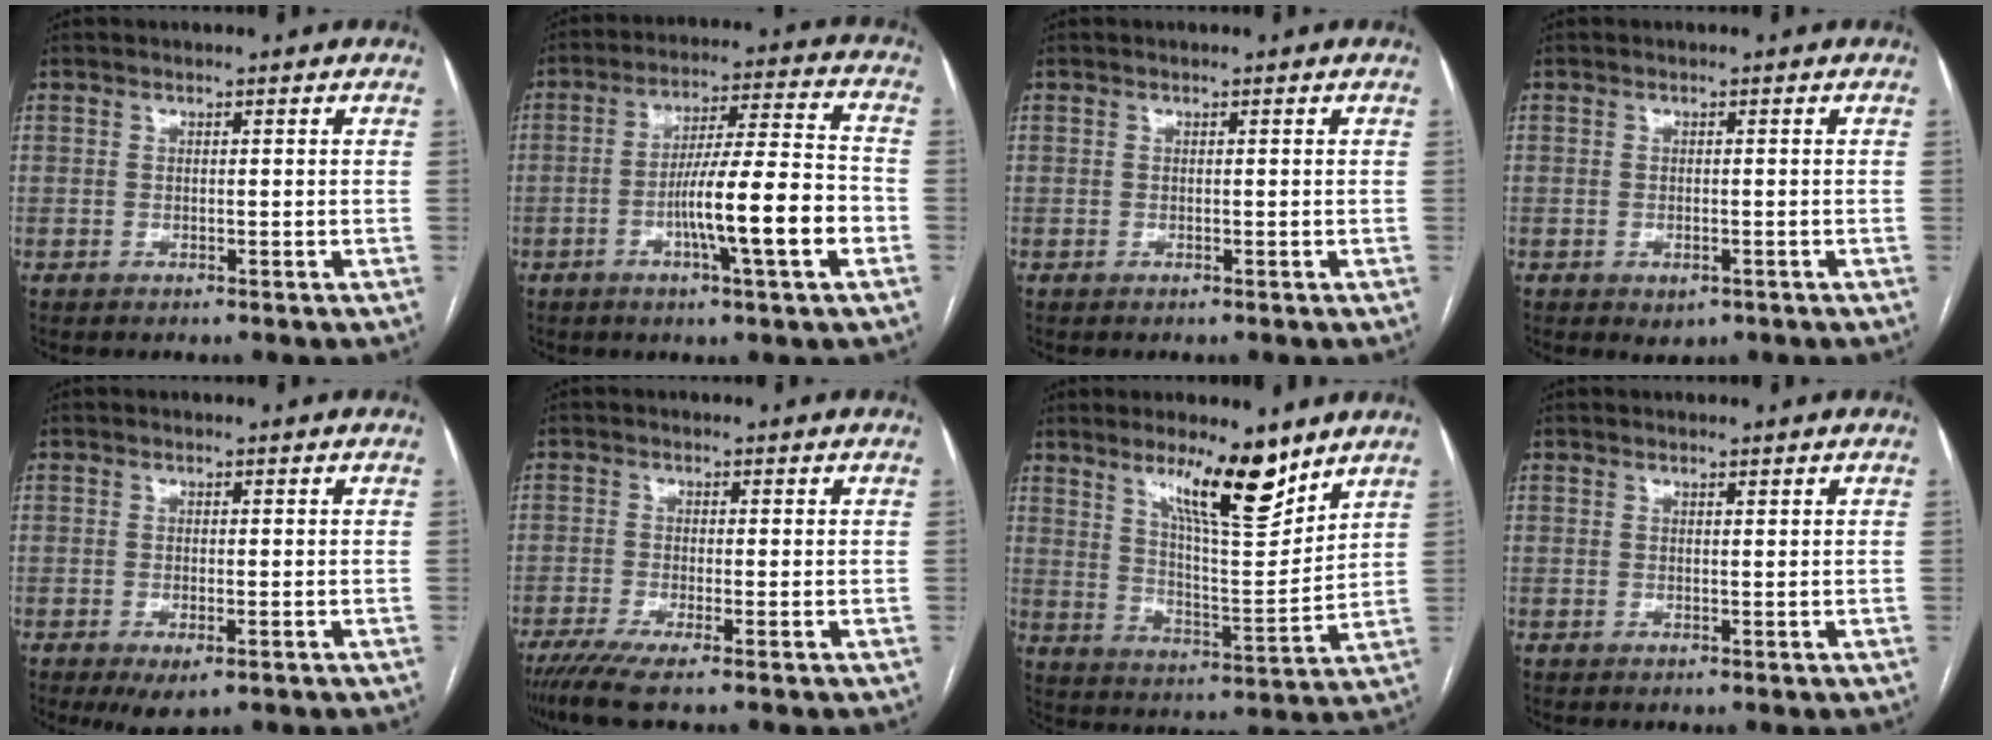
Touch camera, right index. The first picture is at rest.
{"total": 13.5, "force": [-4.1, 0.4, 12.8], "torque": [-0.212, 0.006, -0.067]}
{"total": 0.0}
{"total": 2.0, "force": [-0.9, 1.2, 1.3], "torque": [-0.014, -0.001, -0.002]}
{"total": 3.5, "force": [-1.7, 1.1, 2.9], "torque": [-0.043, -0.007, -0.018]}
{"total": 5.1, "force": [-3.6, -0.1, 3.6], "torque": [-0.063, -0.014, -0.068]}
{"total": 12.4, "force": [8.6, 1.9, 8.7], "torque": [-0.142, -0.011, 0.148]}
{"total": 0.5, "force": [0.4, 0.0, 0.3], "torque": [-0.009, -0.002, 0.008]}